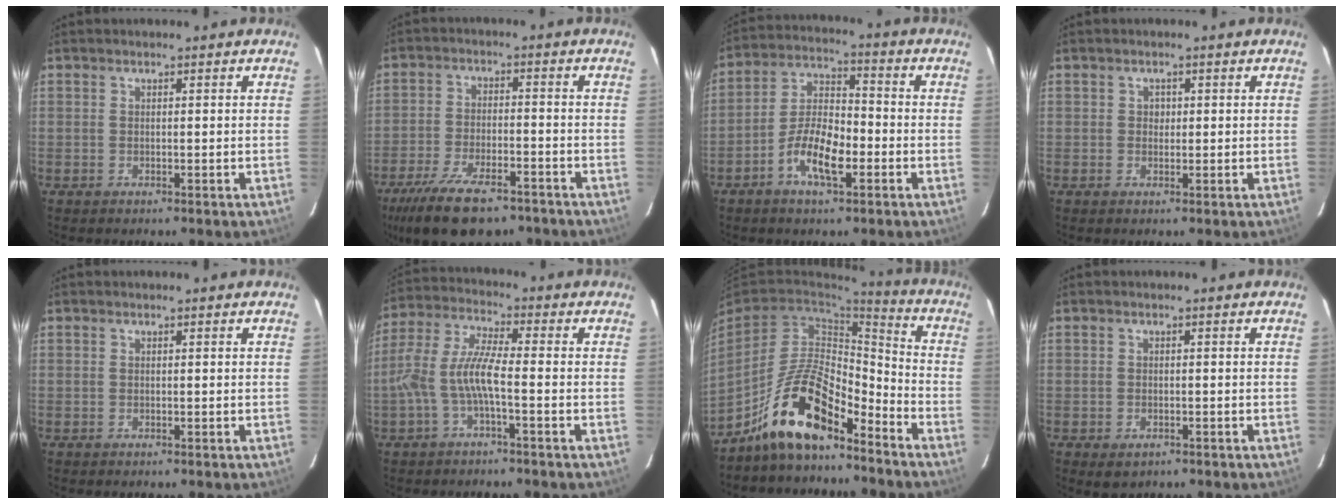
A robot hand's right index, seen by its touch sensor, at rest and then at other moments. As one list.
[{"total": 15.8, "force": [-11.5, 6.0, 9.1], "torque": [-0.200, -0.031, -0.190]}, {"total": 9.6, "force": [-4.3, 3.7, 7.7], "torque": [-0.159, 0.009, -0.082]}, {"total": 1.2, "force": [0.1, 1.2, 0.2], "torque": [0.000, 0.003, 0.000]}, {"total": 0.0}, {"total": 7.9, "force": [-2.7, 1.4, 7.3], "torque": [-0.171, 0.010, -0.050]}, {"total": 14.2, "force": [-10.5, 4.7, 8.4], "torque": [-0.169, 0.016, -0.193]}, {"total": 2.6, "force": [-1.3, 1.8, 1.3], "torque": [-0.025, -0.004, -0.014]}]